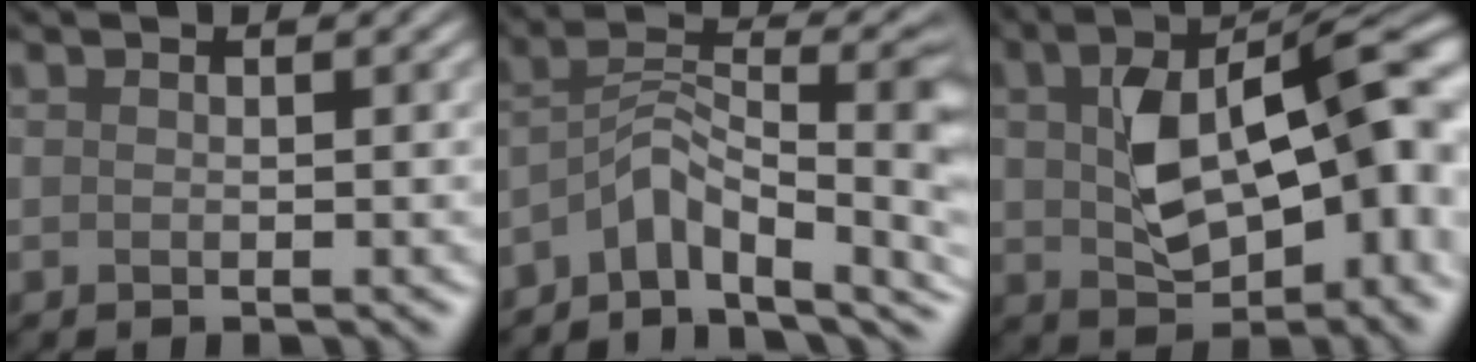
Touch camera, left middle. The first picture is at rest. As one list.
[{"total": 6.9, "force": [-4.4, 1.6, 5.0], "torque": [-0.091, 0.010, -0.060]}, {"total": 9.9, "force": [0.6, 5.0, 8.5], "torque": [-0.152, 0.004, 0.037]}]